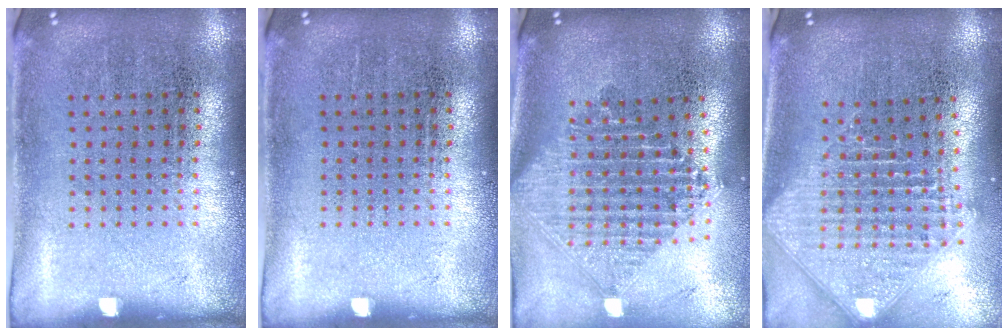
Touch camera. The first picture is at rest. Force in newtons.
{"total": 0.0}
{"total": 2.2, "press": 1.7, "slide": 1.4}
{"total": 2.5, "press": 1.9, "slide": 1.6}